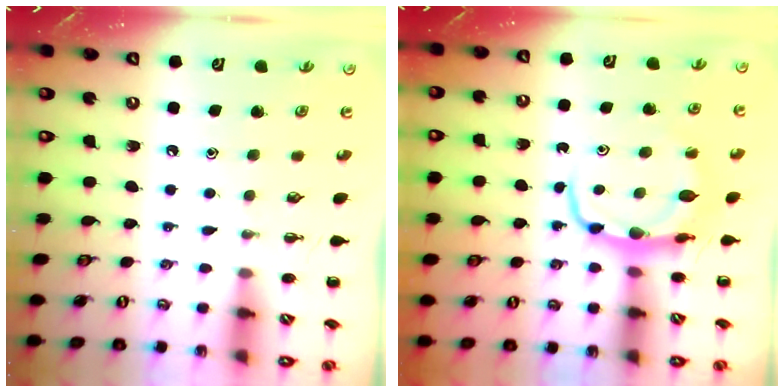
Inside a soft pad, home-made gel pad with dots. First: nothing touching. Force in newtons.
{"total": 6.9, "press": 6.9, "slide": 1.0}